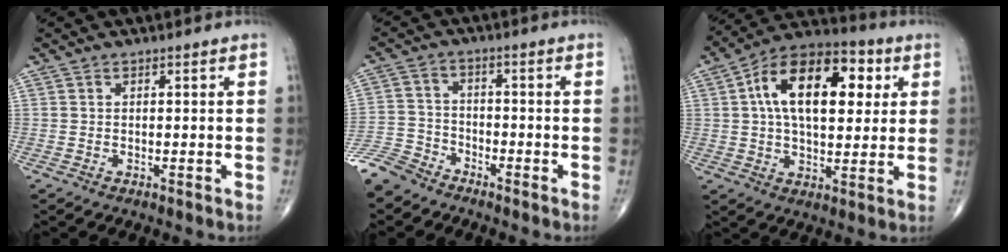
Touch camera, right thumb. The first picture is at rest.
{"total": 7.3, "force": [-6.3, 3.5, 1.3], "torque": [-0.027, 0.016, -0.135]}
{"total": 19.7, "force": [4.8, 10.8, 15.8], "torque": [-0.226, 0.016, 0.068]}